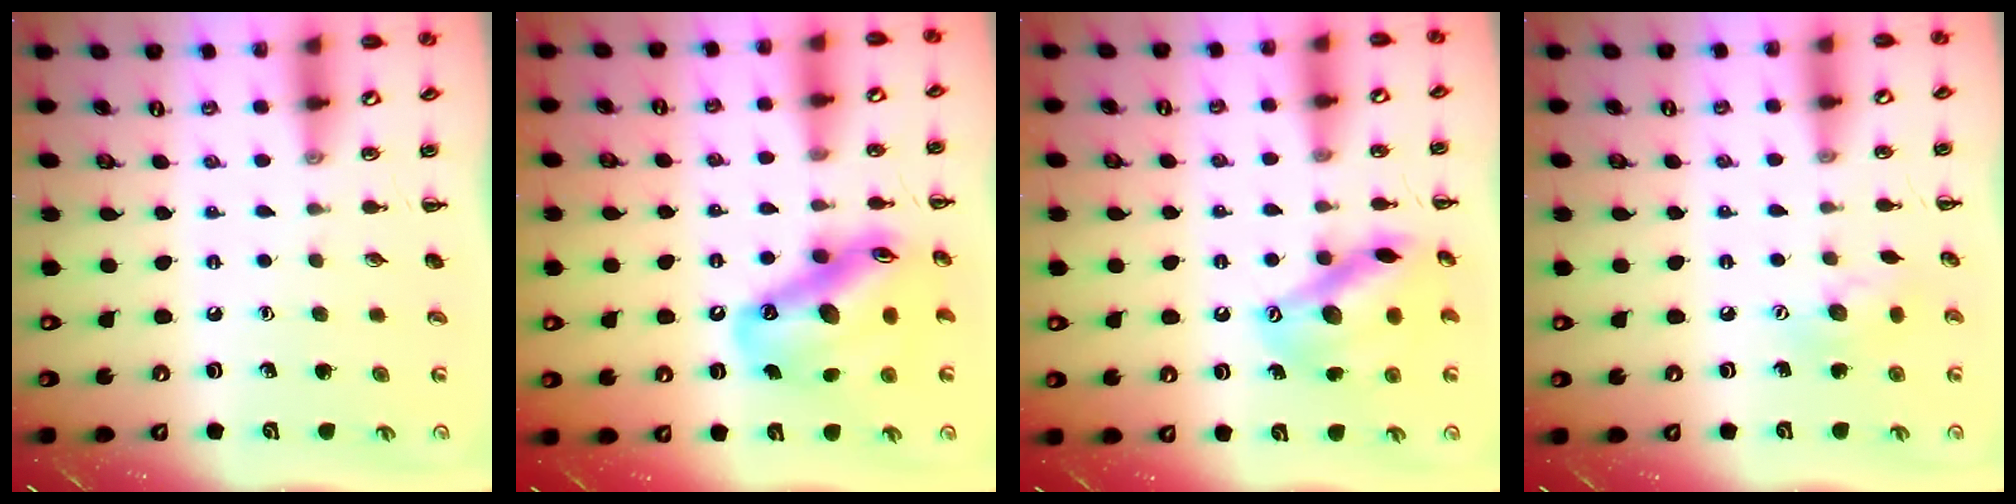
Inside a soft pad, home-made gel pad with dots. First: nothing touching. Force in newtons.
{"total": 18.7, "press": 17.8, "slide": 5.6}
{"total": 14.8, "press": 14.8, "slide": 1.0}
{"total": 7.8, "press": 7.7, "slide": 1.1}